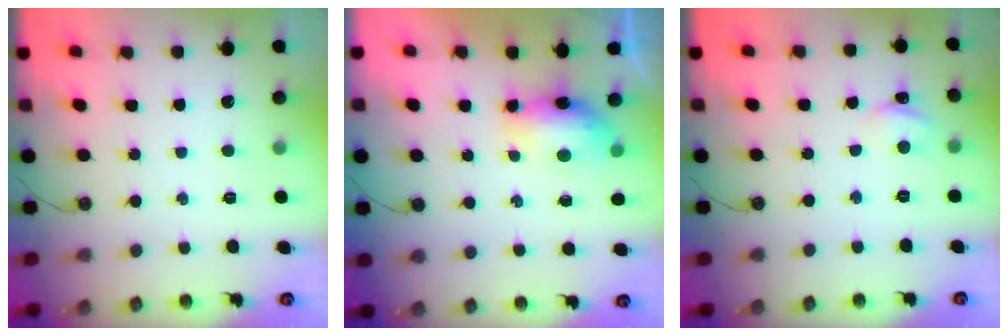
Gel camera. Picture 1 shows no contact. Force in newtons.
{"total": 7.8, "press": 7.7, "slide": 1.1}
{"total": 2.5, "press": 2.5, "slide": 0.4}